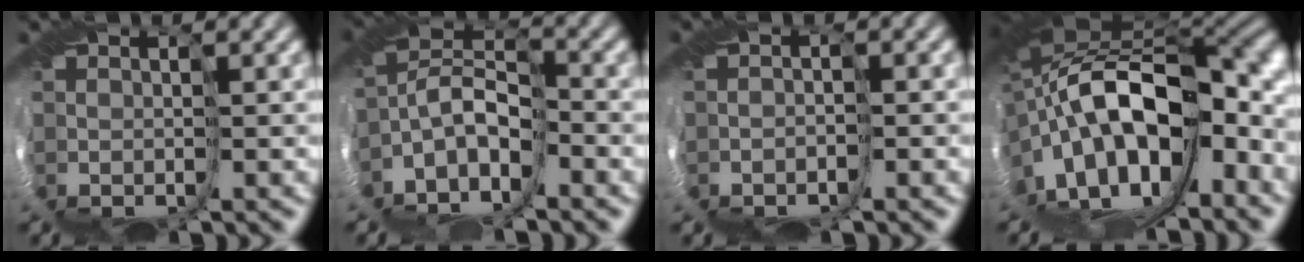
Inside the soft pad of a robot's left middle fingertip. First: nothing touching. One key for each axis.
{"total": 5.1, "fx": -3.6, "fy": 1.6, "fz": 3.3, "tx": -0.067, "ty": 0.010, "tz": -0.077}
{"total": 1.3, "fx": -1.2, "fy": 0.0, "fz": 0.4, "tx": -0.012, "ty": -0.003, "tz": -0.027}
{"total": 16.5, "fx": -2.4, "fy": 8.0, "fz": 14.3, "tx": -0.237, "ty": -0.002, "tz": -0.036}